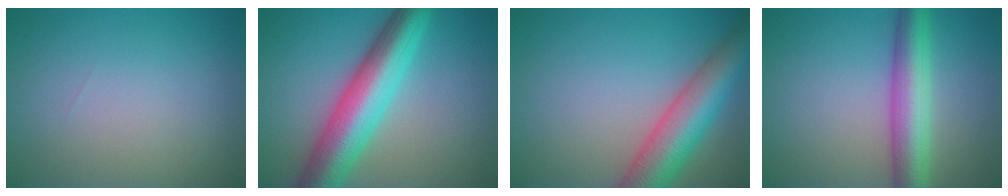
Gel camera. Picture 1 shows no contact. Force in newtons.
{"total": 9.2, "press": 9.2, "slide": 0.3}
{"total": 8.2, "press": 8.2, "slide": 0.5}
{"total": 6.3, "press": 6.3, "slide": 0.1}